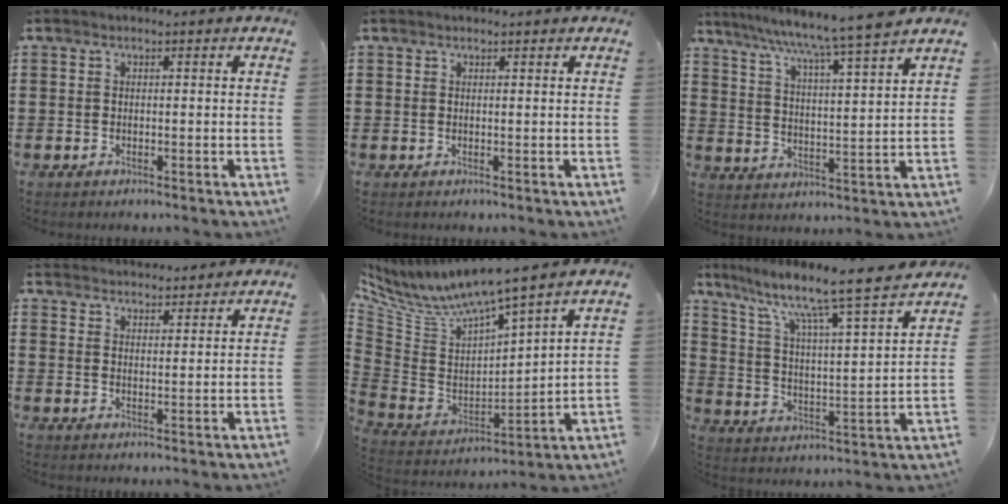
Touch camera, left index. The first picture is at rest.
{"total": 0.5, "force": [0.5, 0.0, 0.2], "torque": [-0.005, -0.001, 0.010]}
{"total": 7.0, "force": [6.1, -1.4, 3.2], "torque": [-0.087, -0.048, 0.097]}
{"total": 3.7, "force": [3.7, 0.2, -0.1], "torque": [-0.010, -0.013, 0.069]}
{"total": 6.5, "force": [5.3, 0.5, 3.7], "torque": [-0.097, -0.048, 0.085]}
{"total": 9.2, "force": [7.5, 0.1, 5.3], "torque": [-0.125, -0.059, 0.115]}